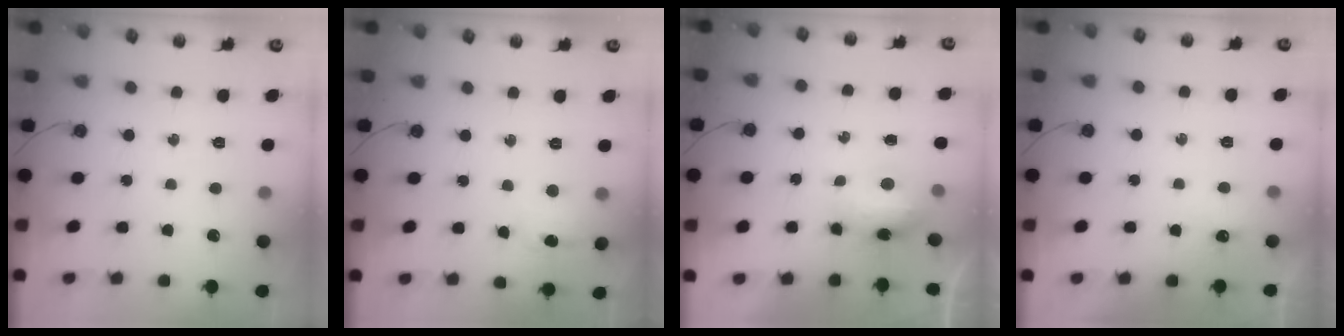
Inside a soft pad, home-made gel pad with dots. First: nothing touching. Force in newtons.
{"total": 6.6, "press": 6.6, "slide": 0.7}
{"total": 10.0, "press": 8.3, "slide": 5.6}
{"total": 3.8, "press": 3.7, "slide": 0.6}